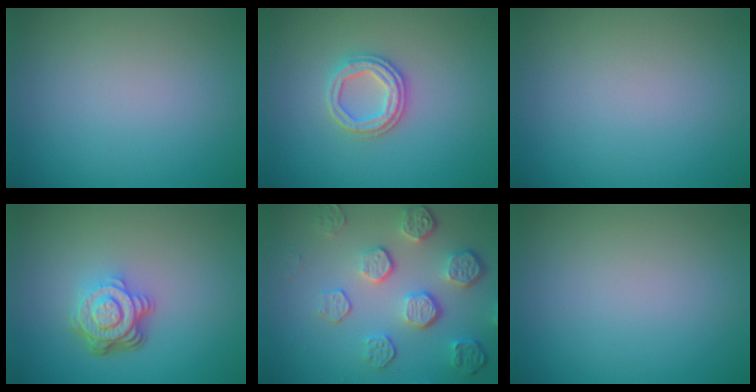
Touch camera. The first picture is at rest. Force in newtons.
{"total": 2.8, "press": 2.6, "slide": 1.0}
{"total": 0.0}
{"total": 4.9, "press": 3.4, "slide": 3.5}
{"total": 5.6, "press": 3.9, "slide": 4.0}
{"total": 0.0}